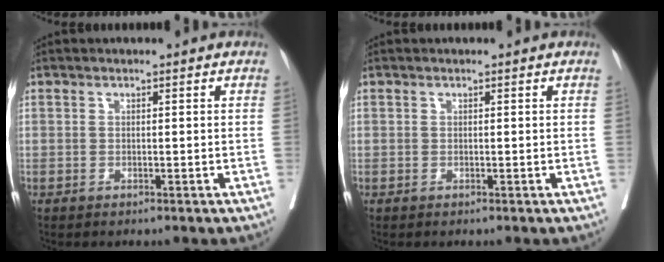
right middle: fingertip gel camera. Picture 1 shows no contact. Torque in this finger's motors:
{"motor_torque": [0.00, 0.00, 0.00, 0.00]}